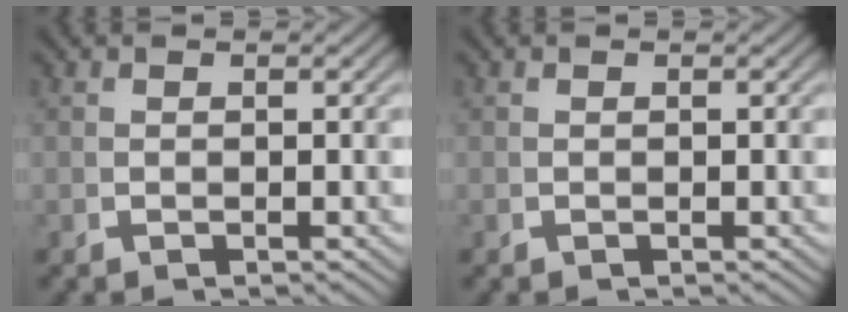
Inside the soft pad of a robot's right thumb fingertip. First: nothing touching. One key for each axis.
{"total": 0.0}